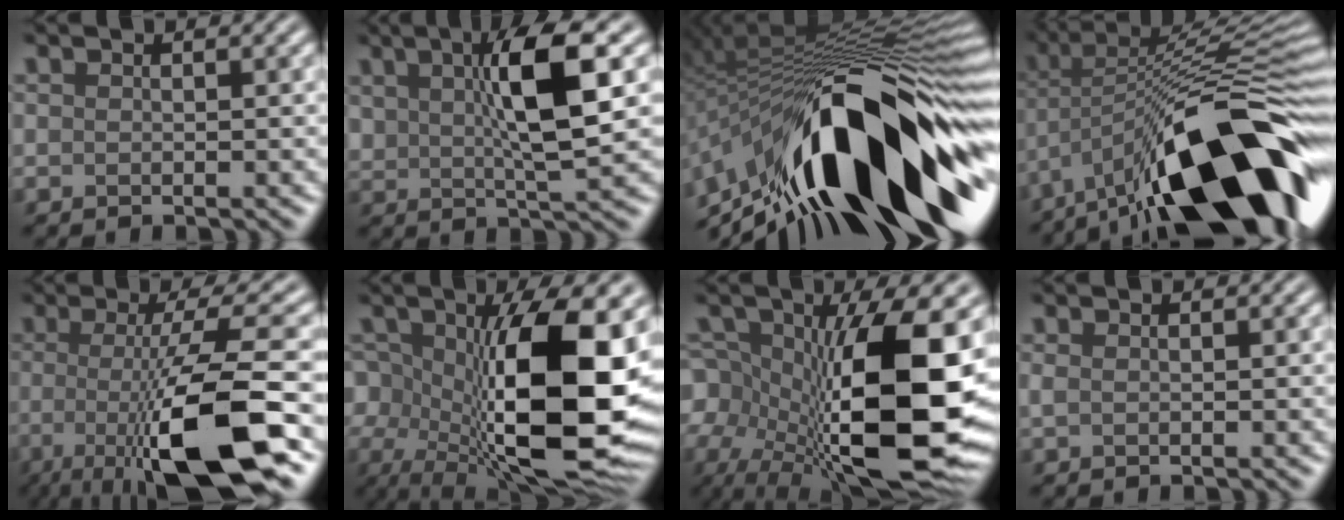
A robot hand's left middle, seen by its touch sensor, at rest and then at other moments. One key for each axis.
{"total": 7.6, "fx": 2.2, "fy": 2.0, "fz": 7.0, "tx": -0.125, "ty": 0.005, "tz": 0.042}
{"total": 16.8, "fx": -6.3, "fy": 6.4, "fz": 14.1, "tx": -0.219, "ty": 0.019, "tz": -0.103}
{"total": 17.7, "fx": -8.1, "fy": 6.6, "fz": 14.2, "tx": -0.208, "ty": 0.015, "tz": -0.138}
{"total": 11.1, "fx": -3.2, "fy": 2.4, "fz": 10.4, "tx": -0.150, "ty": 0.002, "tz": -0.065}
{"total": 17.4, "fx": -0.3, "fy": 8.6, "fz": 15.2, "tx": -0.257, "ty": -0.020, "tz": -0.005}
{"total": 18.0, "fx": -2.3, "fy": 8.9, "fz": 15.5, "tx": -0.285, "ty": -0.024, "tz": -0.036}
{"total": 0.5, "fx": 0.2, "fy": 0.2, "fz": 0.5, "tx": -0.011, "ty": 0.003, "tz": 0.003}